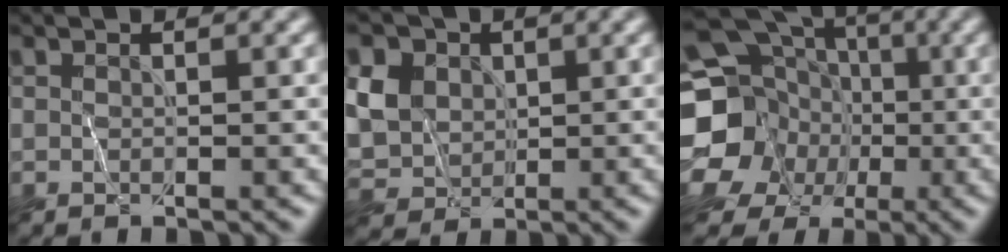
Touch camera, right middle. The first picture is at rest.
{"total": 7.3, "force": [2.3, 5.9, 3.7], "torque": [-0.093, 0.019, 0.038]}
{"total": 19.9, "force": [-2.4, 18.5, 6.9], "torque": [-0.168, -0.006, -0.079]}